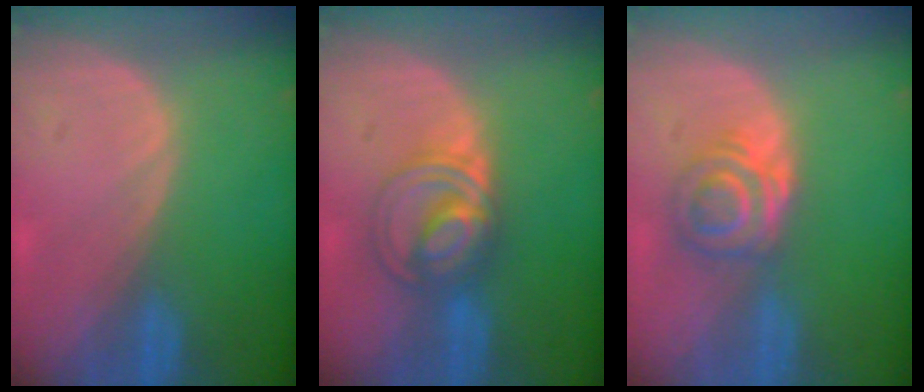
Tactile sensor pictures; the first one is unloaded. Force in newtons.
{"total": 6.2, "press": 6.2, "slide": 0.2}
{"total": 5.4, "press": 5.1, "slide": 1.6}